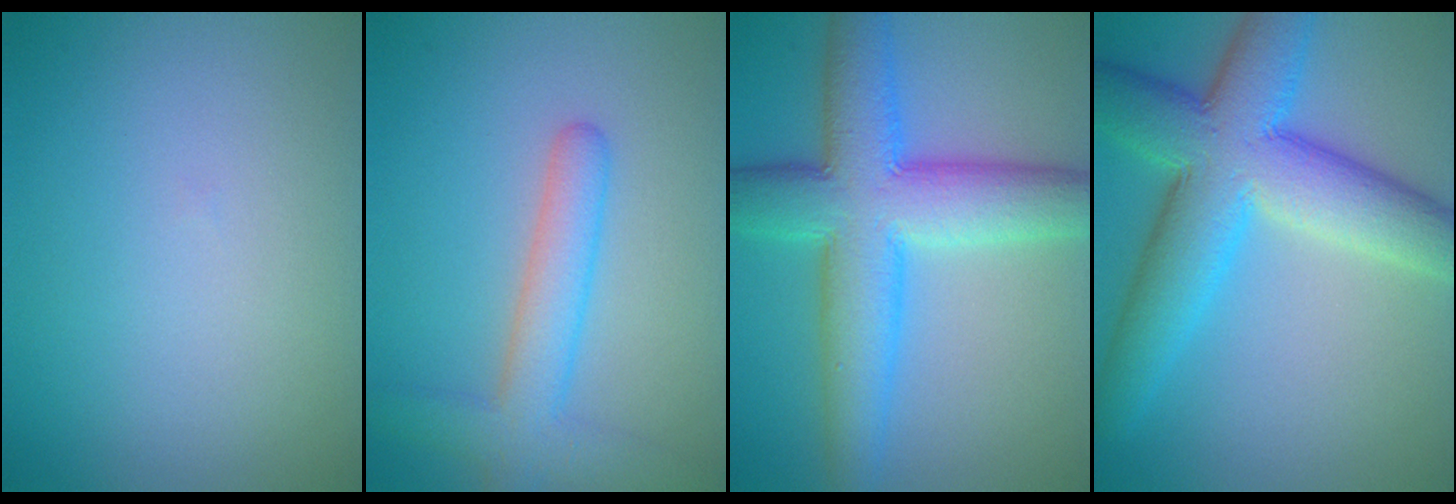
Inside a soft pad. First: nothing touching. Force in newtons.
{"total": 4.4, "press": 4.4, "slide": 0.2}
{"total": 9.7, "press": 9.7, "slide": 0.2}
{"total": 10.3, "press": 10.3, "slide": 0.2}